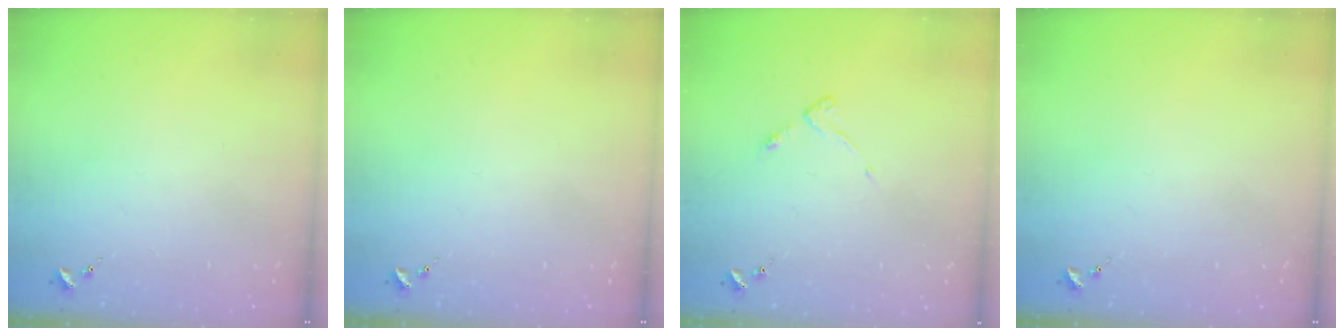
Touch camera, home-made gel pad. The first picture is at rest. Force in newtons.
{"total": 0.0}
{"total": 3.8, "press": 3.8, "slide": 0.5}
{"total": 0.0}